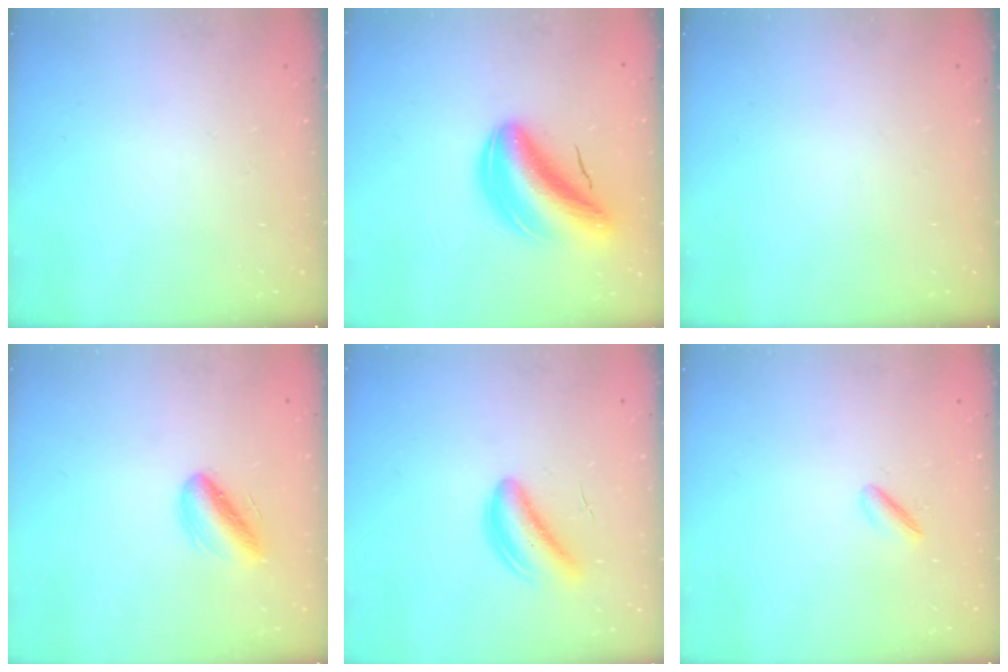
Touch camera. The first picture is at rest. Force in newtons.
{"total": 11.1, "press": 10.6, "slide": 3.2}
{"total": 0.0}
{"total": 8.3, "press": 8.0, "slide": 2.1}
{"total": 5.6, "press": 5.5, "slide": 1.3}
{"total": 2.9, "press": 2.7, "slide": 0.9}